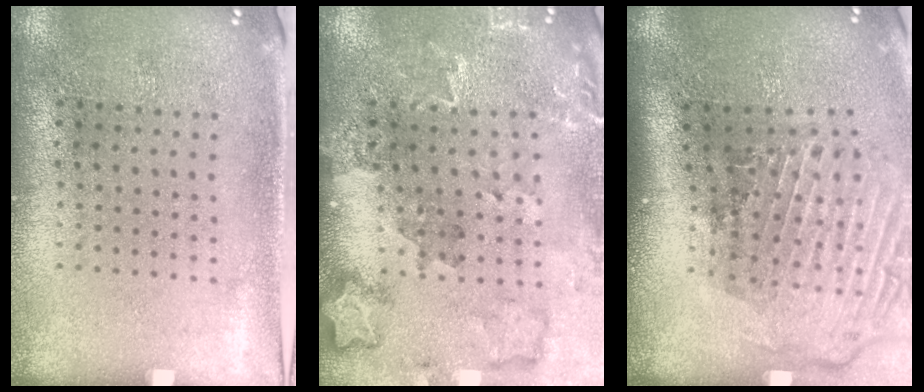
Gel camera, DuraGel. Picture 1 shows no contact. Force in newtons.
{"total": 1.9, "press": 1.8, "slide": 0.4}
{"total": 3.0, "press": 2.0, "slide": 2.2}